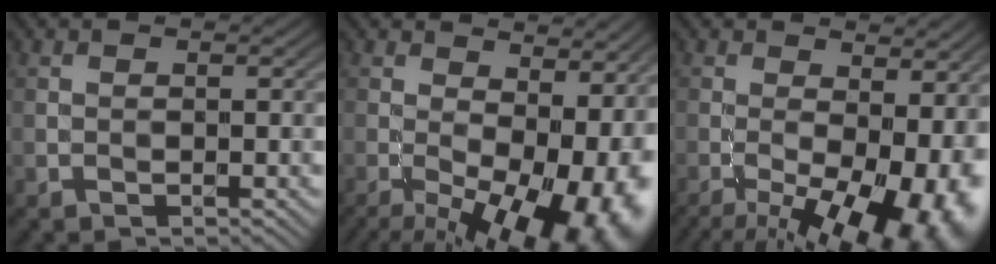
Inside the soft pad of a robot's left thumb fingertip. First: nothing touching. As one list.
[{"total": 18.0, "force": [-2.8, 8.8, 15.5], "torque": [-0.187, -0.015, -0.006]}, {"total": 17.1, "force": [-5.3, 7.6, 14.4], "torque": [-0.198, -0.018, -0.050]}]